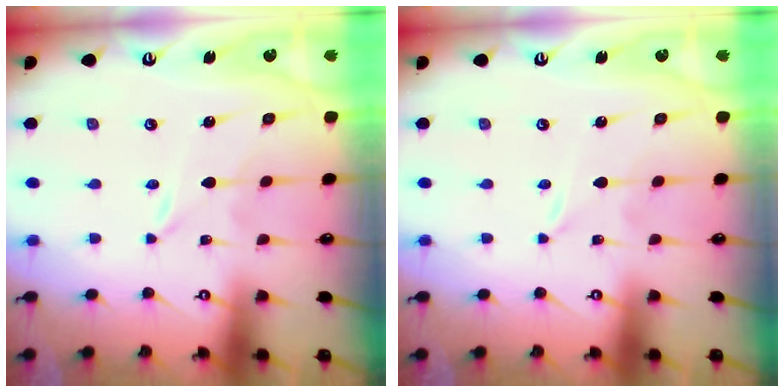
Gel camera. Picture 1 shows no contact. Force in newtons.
{"total": 0.0}